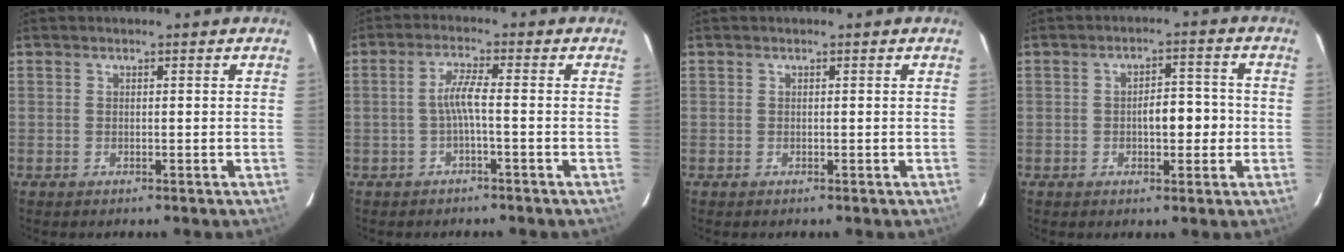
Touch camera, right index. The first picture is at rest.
{"total": 3.4, "force": [-1.0, -0.2, 3.3], "torque": [-0.069, 0.004, -0.018]}
{"total": 0.0}
{"total": 5.3, "force": [-0.9, 2.5, 4.6], "torque": [-0.074, 0.010, -0.009]}